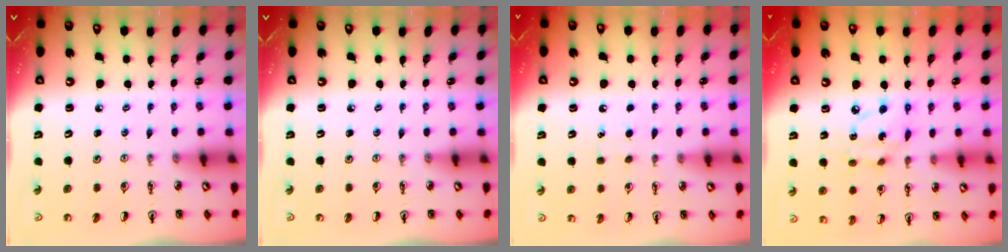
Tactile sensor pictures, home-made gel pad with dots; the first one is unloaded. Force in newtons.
{"total": 0.0}
{"total": 5.4, "press": 5.4, "slide": 0.7}
{"total": 9.5, "press": 9.5, "slide": 0.6}